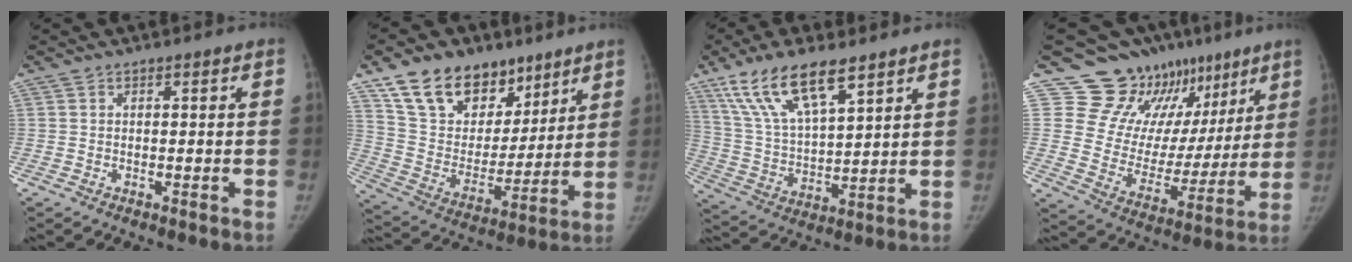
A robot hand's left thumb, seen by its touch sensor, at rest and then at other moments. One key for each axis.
{"total": 20.7, "fx": 13.5, "fy": 12.9, "fz": 8.9, "tx": -0.106, "ty": -0.050, "tz": 0.243}
{"total": 15.9, "fx": 10.0, "fy": 5.4, "fz": 11.1, "tx": -0.193, "ty": -0.033, "tz": 0.199}
{"total": 20.5, "fx": 13.0, "fy": 13.0, "fz": 9.0, "tx": -0.068, "ty": -0.059, "tz": 0.199}